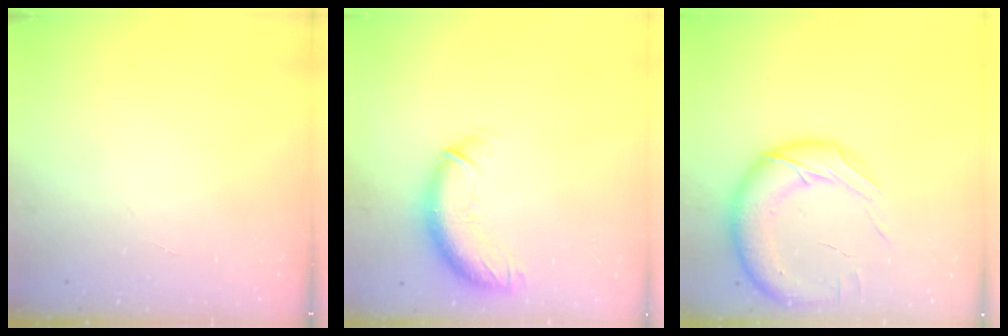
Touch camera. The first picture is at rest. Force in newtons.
{"total": 11.5, "press": 11.2, "slide": 2.6}
{"total": 16.1, "press": 15.8, "slide": 3.0}